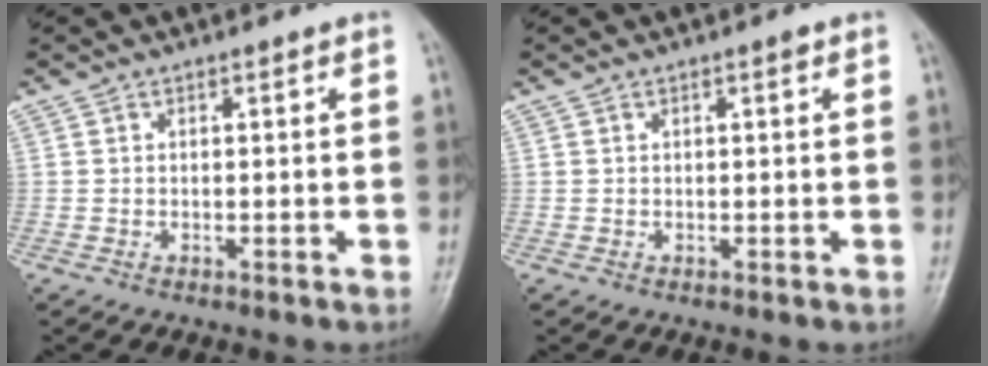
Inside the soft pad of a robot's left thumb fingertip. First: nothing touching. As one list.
[{"total": 0.7, "force": [0.4, 0.1, 0.6], "torque": [-0.009, 0.001, 0.004]}]